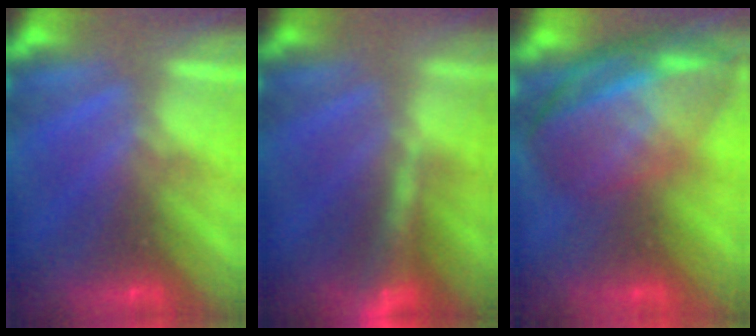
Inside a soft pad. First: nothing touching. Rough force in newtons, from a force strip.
{"total": 5.8}
{"total": 7.6}